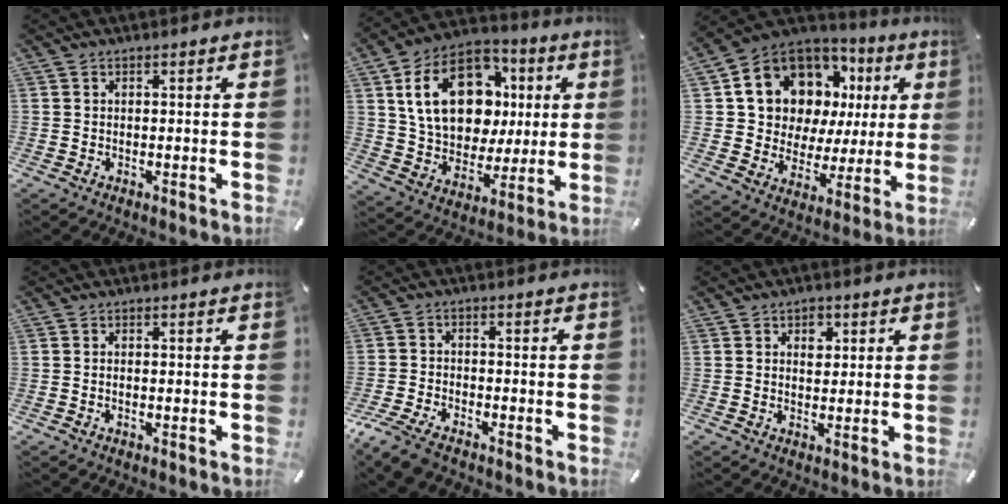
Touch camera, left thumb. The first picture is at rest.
{"total": 20.5, "force": [4.8, 15.2, 12.9], "torque": [-0.236, 0.001, 0.090]}
{"total": 13.1, "force": [6.7, 10.1, 4.7], "torque": [-0.089, -0.066, 0.134]}
{"total": 0.8, "force": [-0.2, 0.3, 0.7], "torque": [-0.014, -0.002, -0.004]}
{"total": 5.9, "force": [-4.5, 2.6, 2.8], "torque": [-0.074, 0.009, -0.089]}
{"total": 3.2, "force": [1.1, 2.4, 1.8], "torque": [-0.008, -0.006, 0.011]}